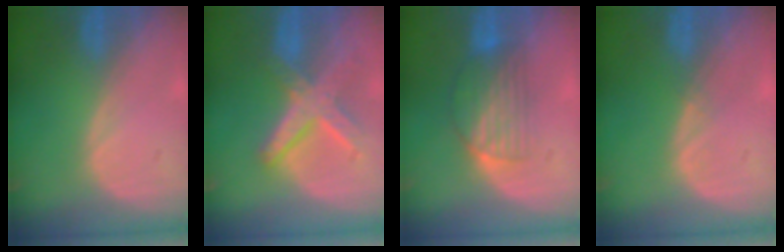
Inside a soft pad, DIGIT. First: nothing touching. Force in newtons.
{"total": 8.2, "press": 7.0, "slide": 4.2}
{"total": 6.6, "press": 5.7, "slide": 3.4}
{"total": 0.5, "press": 0.5, "slide": 0.1}